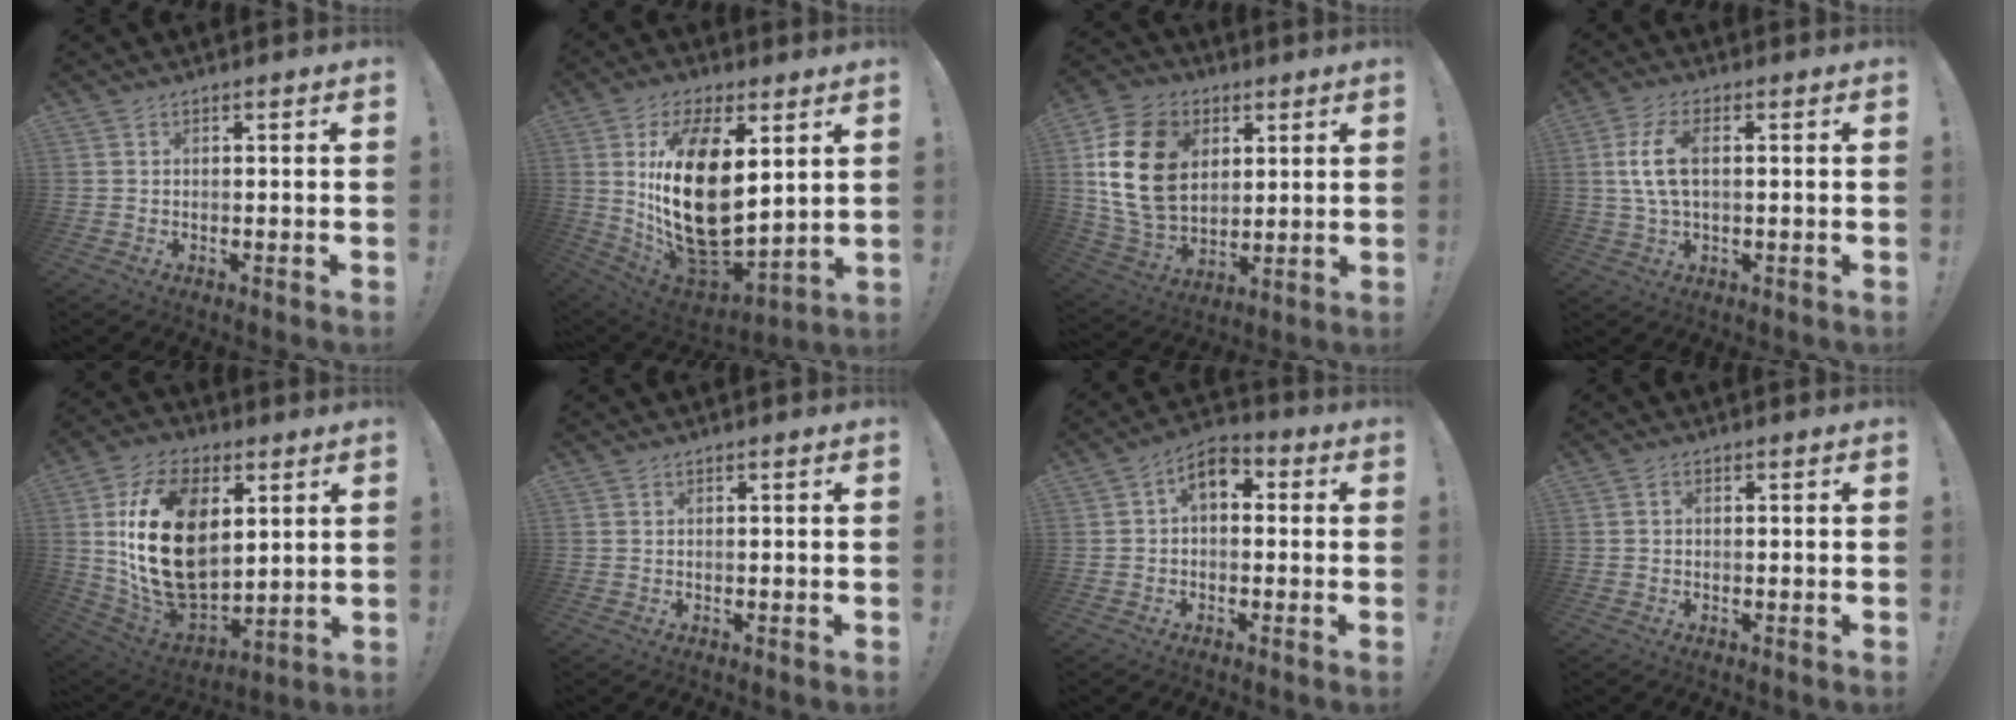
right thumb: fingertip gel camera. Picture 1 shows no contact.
{"total": 24.6, "force": [5.0, 13.1, 20.2], "torque": [-0.393, -0.054, 0.095]}
{"total": 20.5, "force": [5.4, 15.2, 12.6], "torque": [-0.230, -0.020, 0.101]}
{"total": 8.8, "force": [1.2, 4.2, 7.7], "torque": [-0.154, -0.005, 0.022]}
{"total": 25.3, "force": [4.9, 16.5, 18.6], "torque": [-0.359, -0.027, 0.092]}
{"total": 0.0}
{"total": 6.8, "force": [1.2, 4.4, 5.0], "torque": [-0.076, 0.006, 0.025]}
{"total": 0.7, "force": [-0.2, 0.6, 0.4], "torque": [-0.007, 0.002, -0.005]}